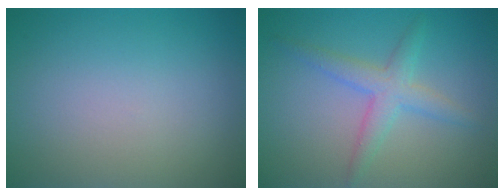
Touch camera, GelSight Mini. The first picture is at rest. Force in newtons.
{"total": 3.0, "press": 3.0, "slide": 0.2}